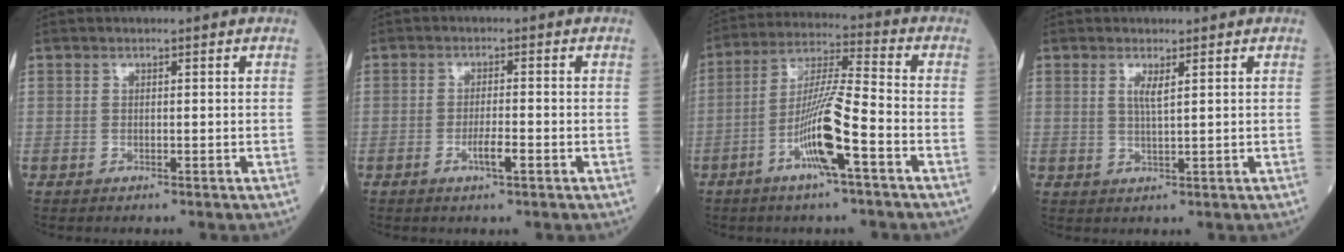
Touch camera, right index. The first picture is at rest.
{"total": 2.8, "force": [-1.3, 0.2, 2.5], "torque": [-0.044, -0.001, -0.023]}
{"total": 11.0, "force": [-4.6, 0.1, 10.1], "torque": [-0.196, 0.002, -0.089]}
{"total": 2.0, "force": [0.9, -0.1, 1.8], "torque": [-0.040, -0.004, 0.018]}